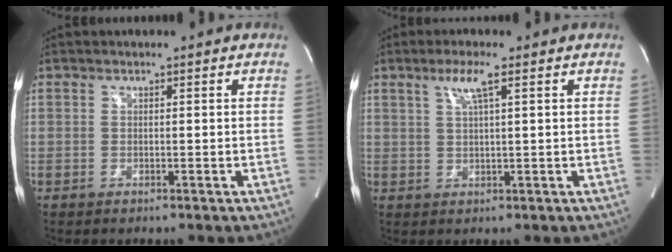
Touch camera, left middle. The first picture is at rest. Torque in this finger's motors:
{"motor_torque": [0.39, -0.02, 0.08, 0.03]}